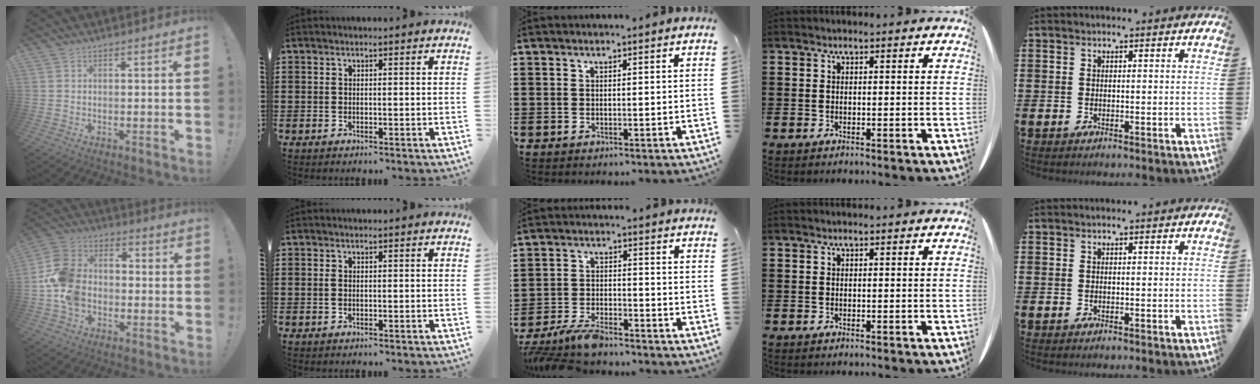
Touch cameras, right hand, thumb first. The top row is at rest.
{"thumb": {"total": 14.1, "force": [-4.6, 10.8, 7.8], "torque": [-0.156, 0.035, -0.082]}, "index": {"total": 0.7, "force": [-0.1, 0.3, 0.6], "torque": [-0.014, 0.001, -0.003]}, "middle": {"total": 5.9, "force": [-5.4, 1.3, 2.0], "torque": [-0.051, 0.001, -0.108]}}